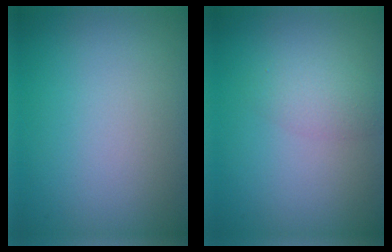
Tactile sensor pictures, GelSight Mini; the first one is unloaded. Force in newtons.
{"total": 2.0, "press": 2.0, "slide": 0.1}